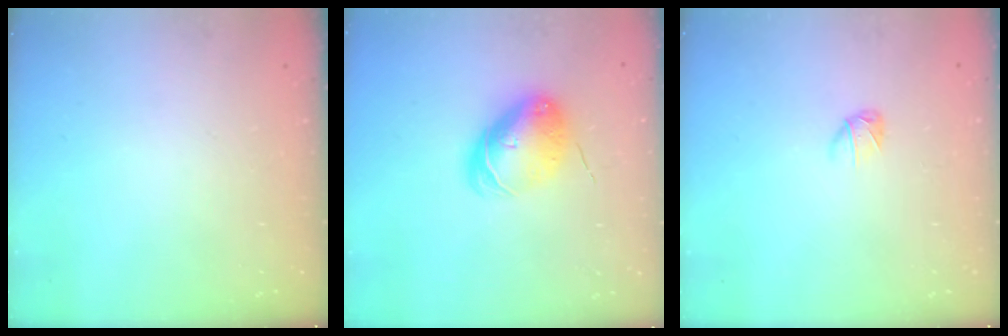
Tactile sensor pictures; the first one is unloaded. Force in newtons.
{"total": 8.4, "press": 8.3, "slide": 1.6}
{"total": 3.0, "press": 2.9, "slide": 0.7}